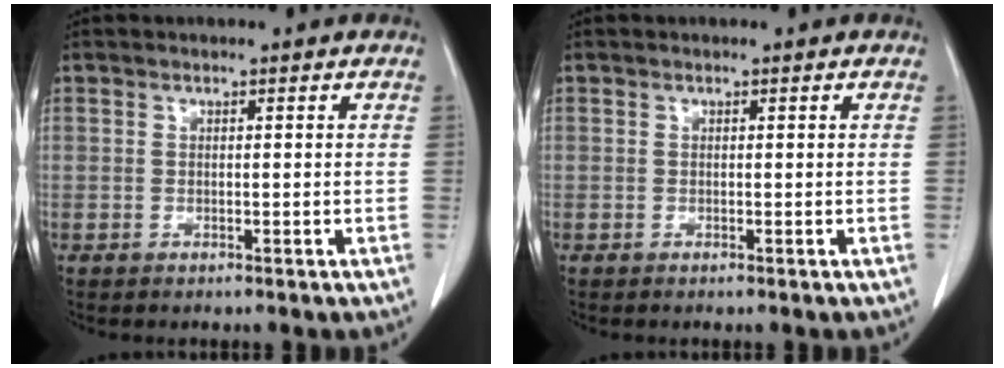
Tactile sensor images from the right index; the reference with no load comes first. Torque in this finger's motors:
{"motor_torque": [0.03, -0.05, 0.02, 0.01]}